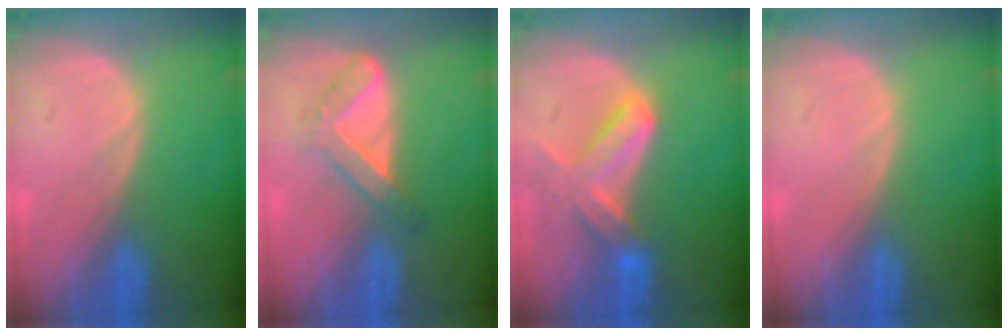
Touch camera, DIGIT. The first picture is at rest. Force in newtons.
{"total": 5.6, "press": 4.8, "slide": 2.9}
{"total": 7.0, "press": 6.5, "slide": 2.6}
{"total": 0.0}